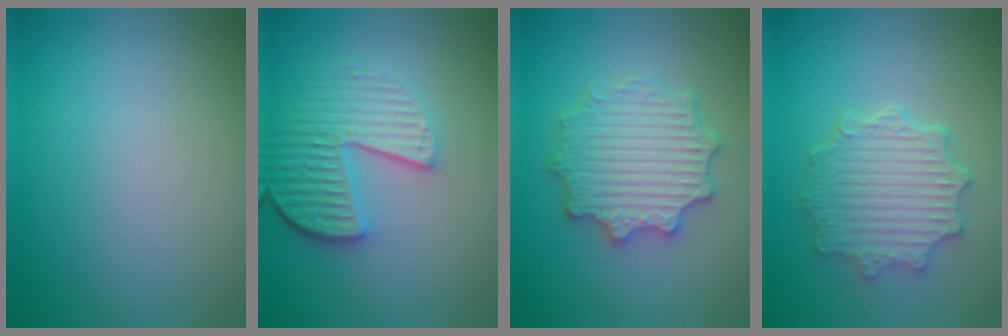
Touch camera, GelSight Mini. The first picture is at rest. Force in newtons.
{"total": 5.5, "press": 4.1, "slide": 3.6}
{"total": 5.5, "press": 5.4, "slide": 1.0}
{"total": 4.9, "press": 4.0, "slide": 2.9}